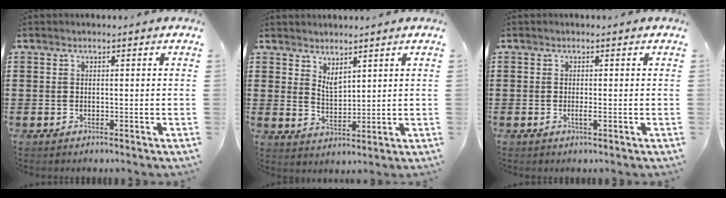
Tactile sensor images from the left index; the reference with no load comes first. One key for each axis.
{"total": 3.2, "fx": 2.9, "fy": 1.0, "fz": 0.9, "tx": -0.024, "ty": -0.003, "tz": 0.053}
{"total": 1.2, "fx": -0.2, "fy": 0.1, "fz": 1.2, "tx": -0.021, "ty": -0.004, "tz": -0.002}